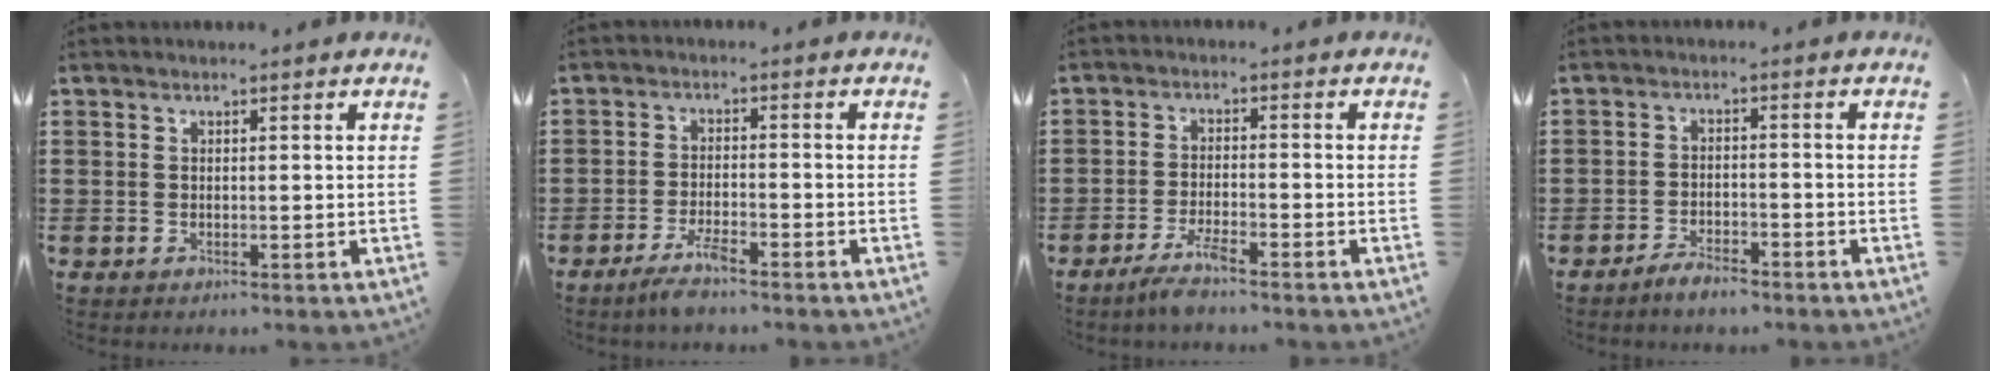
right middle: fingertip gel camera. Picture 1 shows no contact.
{"total": 3.7, "force": [-2.8, 0.4, 2.4], "torque": [-0.056, -0.002, -0.055]}
{"total": 3.6, "force": [-2.8, 0.1, 2.2], "torque": [-0.053, -0.006, -0.054]}
{"total": 3.0, "force": [-2.8, 0.6, 0.8], "torque": [-0.016, 0.008, -0.057]}